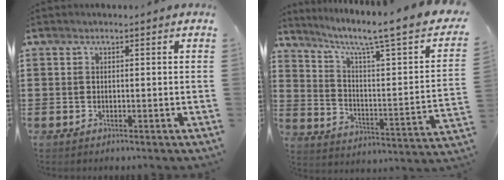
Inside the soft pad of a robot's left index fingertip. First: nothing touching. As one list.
[{"total": 6.2, "force": [4.3, 0.1, 4.5], "torque": [-0.097, -0.042, 0.056]}]